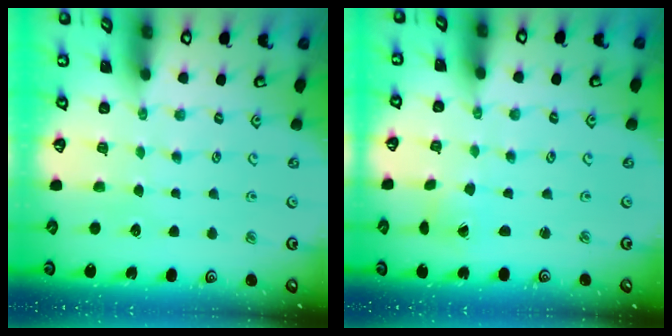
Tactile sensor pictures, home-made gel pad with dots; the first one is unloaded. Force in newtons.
{"total": 1.4, "press": 1.4, "slide": 0.3}